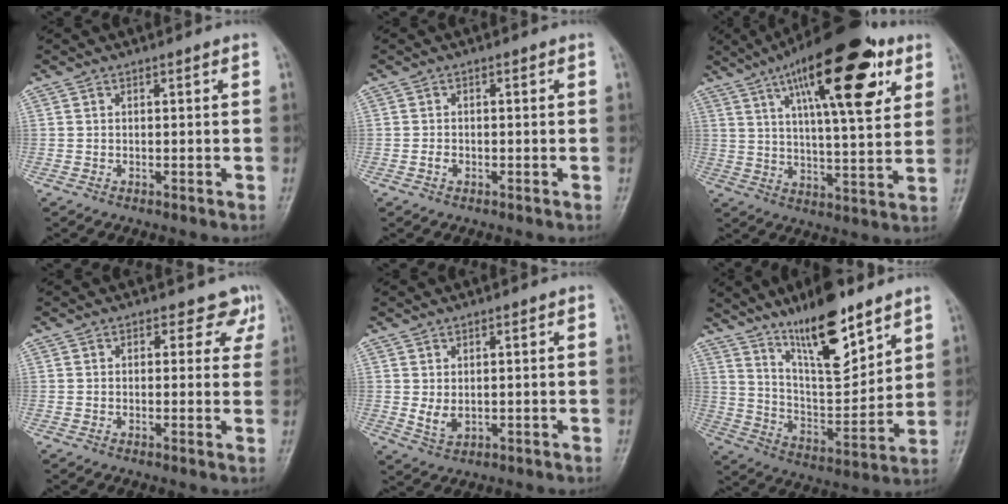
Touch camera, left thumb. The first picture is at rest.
{"total": 1.2, "force": [-0.5, 0.9, 0.7], "torque": [-0.010, 0.002, -0.011]}
{"total": 22.5, "force": [10.7, 7.1, 18.5], "torque": [-0.261, -0.021, 0.164]}
{"total": 3.7, "force": [2.5, 2.7, 0.7], "torque": [0.025, -0.012, 0.013]}
{"total": 3.3, "force": [0.4, 2.1, 2.4], "torque": [-0.039, -0.011, 0.015]}
{"total": 17.1, "force": [11.7, 5.1, 11.3], "torque": [-0.158, -0.074, 0.211]}